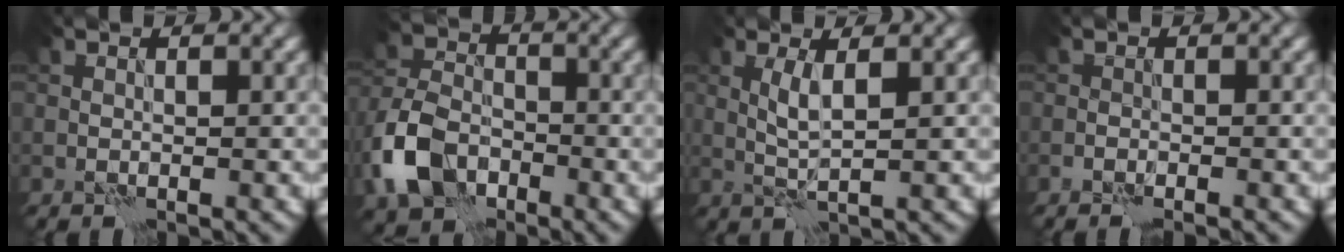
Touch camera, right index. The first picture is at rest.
{"total": 7.1, "force": [-3.3, 4.9, 3.9], "torque": [-0.088, 0.002, -0.078]}
{"total": 2.3, "force": [0.6, 0.4, 2.2], "torque": [-0.051, 0.002, 0.013]}
{"total": 1.2, "force": [-1.0, 0.2, 0.6], "torque": [-0.012, 0.002, -0.017]}